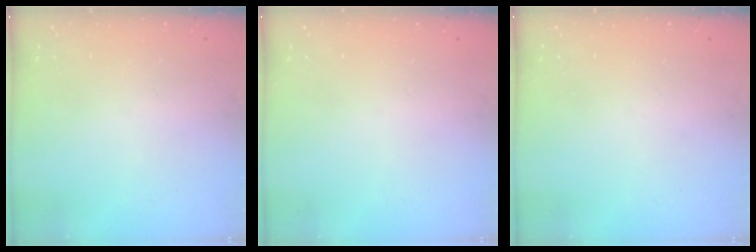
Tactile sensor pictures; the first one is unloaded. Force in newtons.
{"total": 0.0}
{"total": 0.0}